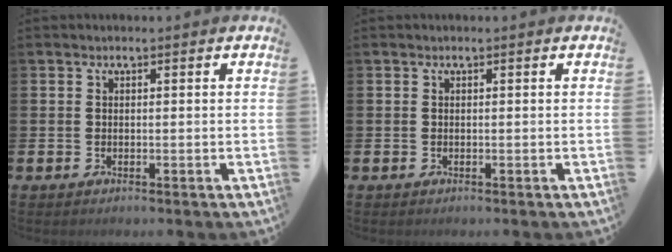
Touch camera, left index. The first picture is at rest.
{"total": 0.0}